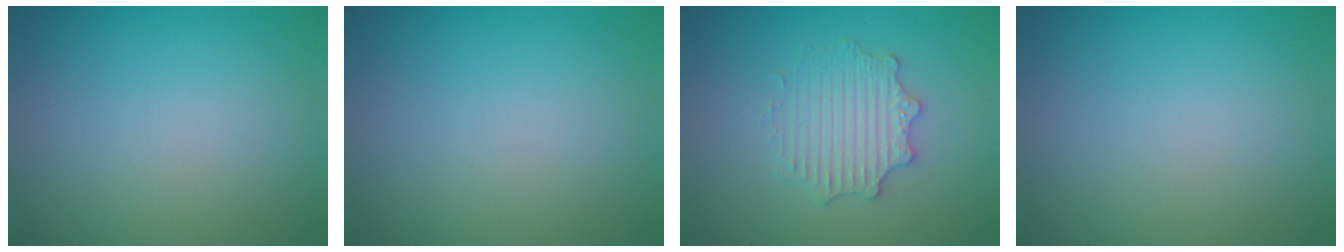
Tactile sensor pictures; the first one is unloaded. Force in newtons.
{"total": 0.0}
{"total": 3.1, "press": 2.9, "slide": 1.0}
{"total": 0.0}